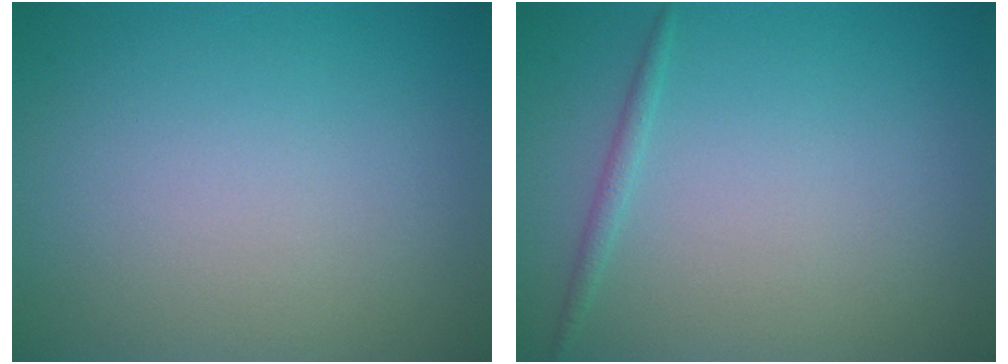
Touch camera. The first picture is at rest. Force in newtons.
{"total": 0.9, "press": 0.9, "slide": 0.1}